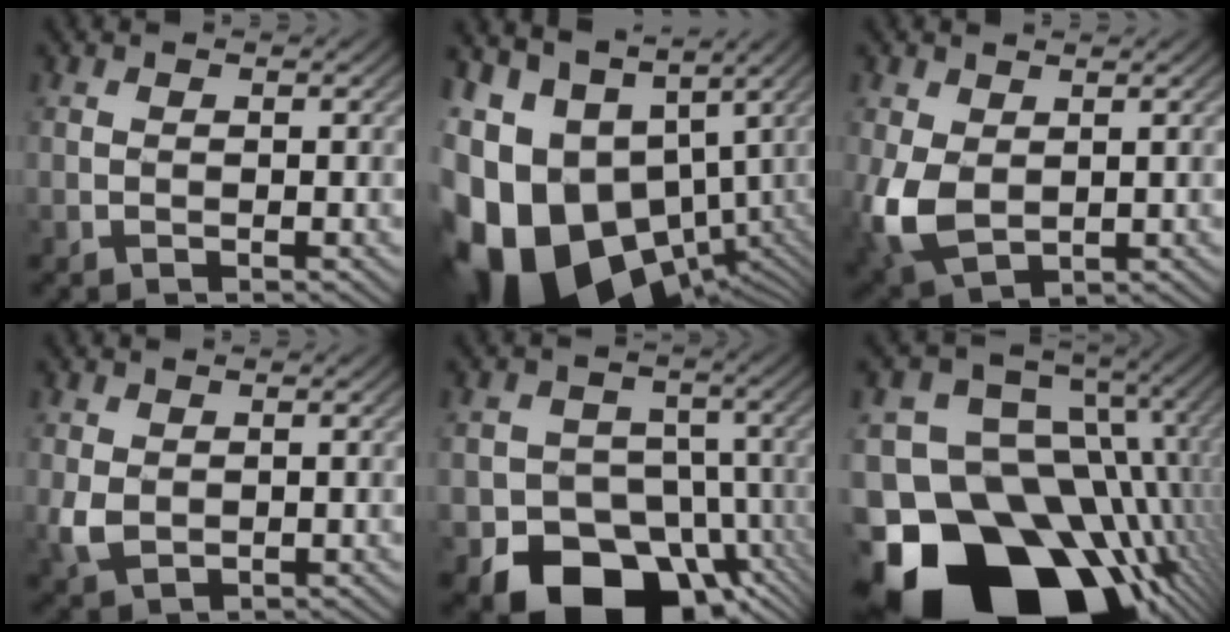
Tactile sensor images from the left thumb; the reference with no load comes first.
{"total": 17.3, "force": [-5.5, 11.3, 11.9], "torque": [-0.236, -0.028, -0.088]}
{"total": 7.0, "force": [-0.1, 4.9, 4.9], "torque": [-0.148, -0.001, -0.003]}
{"total": 2.7, "force": [0.0, 2.1, 1.6], "torque": [-0.054, -0.002, 0.002]}
{"total": 12.7, "force": [-7.3, 8.7, 5.7], "torque": [-0.069, -0.031, -0.132]}
{"total": 21.6, "force": [-12.1, 13.6, 11.6], "torque": [-0.213, -0.024, -0.172]}